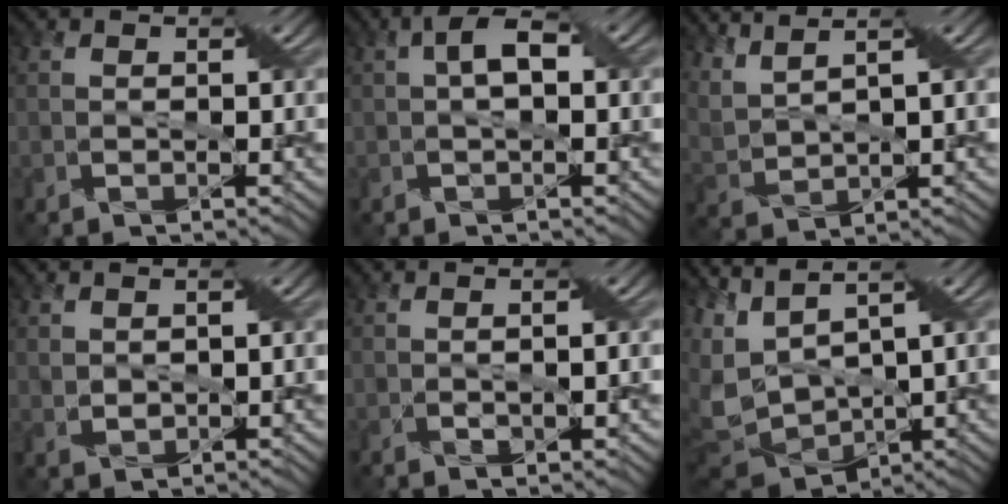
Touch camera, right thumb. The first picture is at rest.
{"total": 3.1, "force": [0.7, 0.8, 2.9], "torque": [-0.067, 0.007, 0.014]}
{"total": 4.8, "force": [4.2, -0.1, 2.3], "torque": [-0.087, 0.001, 0.097]}
{"total": 1.5, "force": [1.4, 0.4, 0.6], "torque": [-0.037, -0.007, 0.037]}
{"total": 1.4, "force": [0.3, 0.0, 1.4], "torque": [-0.033, -0.008, 0.014]}
{"total": 8.5, "force": [0.6, 4.1, 7.4], "torque": [-0.215, -0.018, 0.048]}